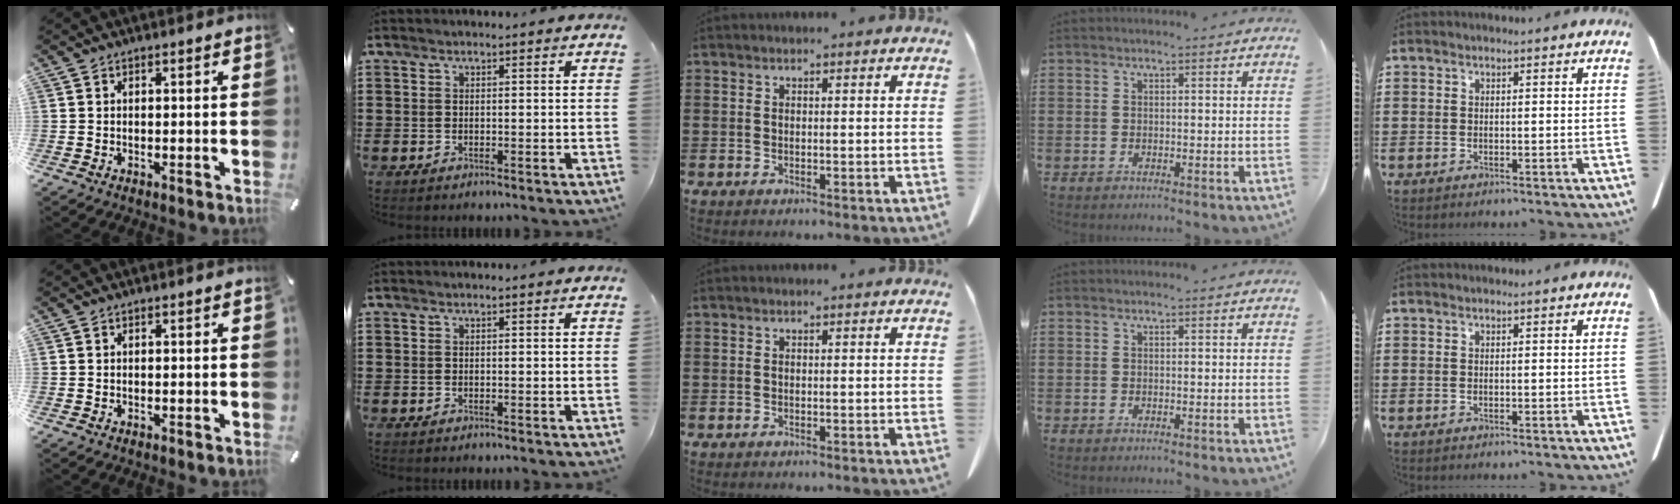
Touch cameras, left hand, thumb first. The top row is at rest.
{}